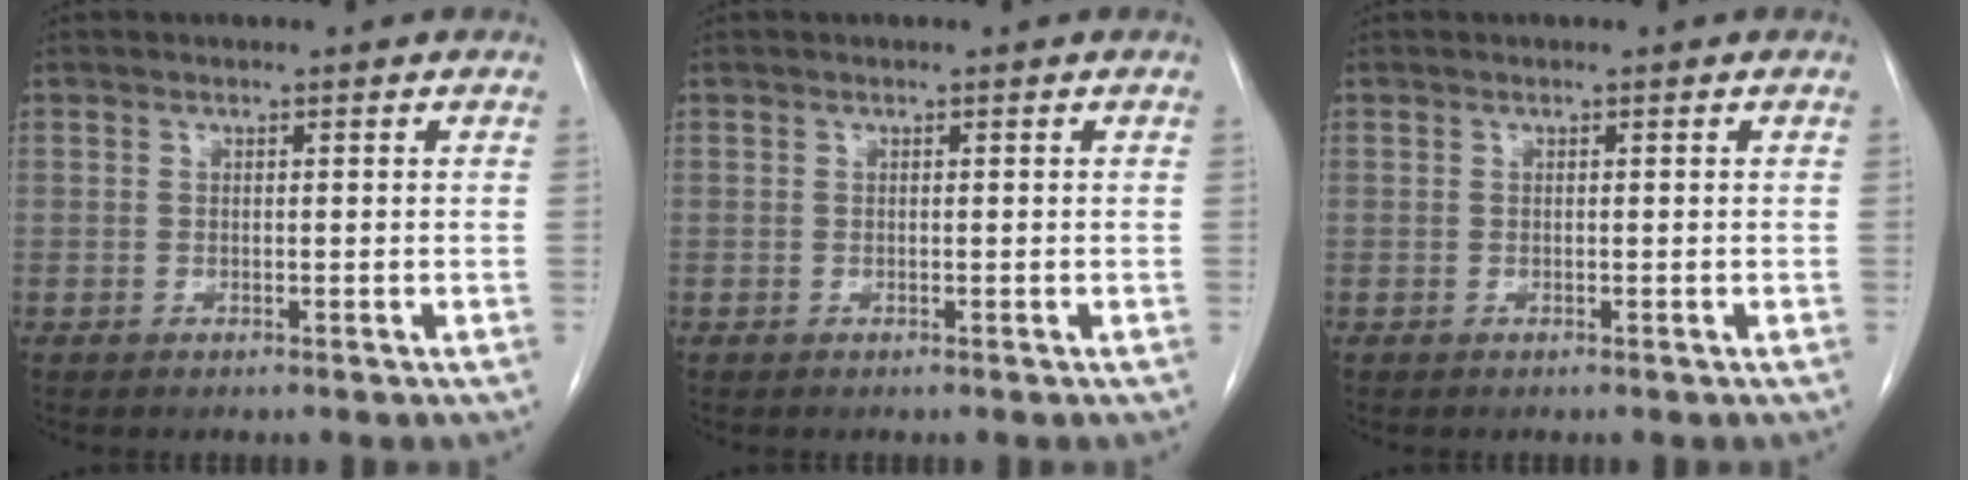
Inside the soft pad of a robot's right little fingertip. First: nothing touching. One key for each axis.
{"total": 0.0}
{"total": 0.0}